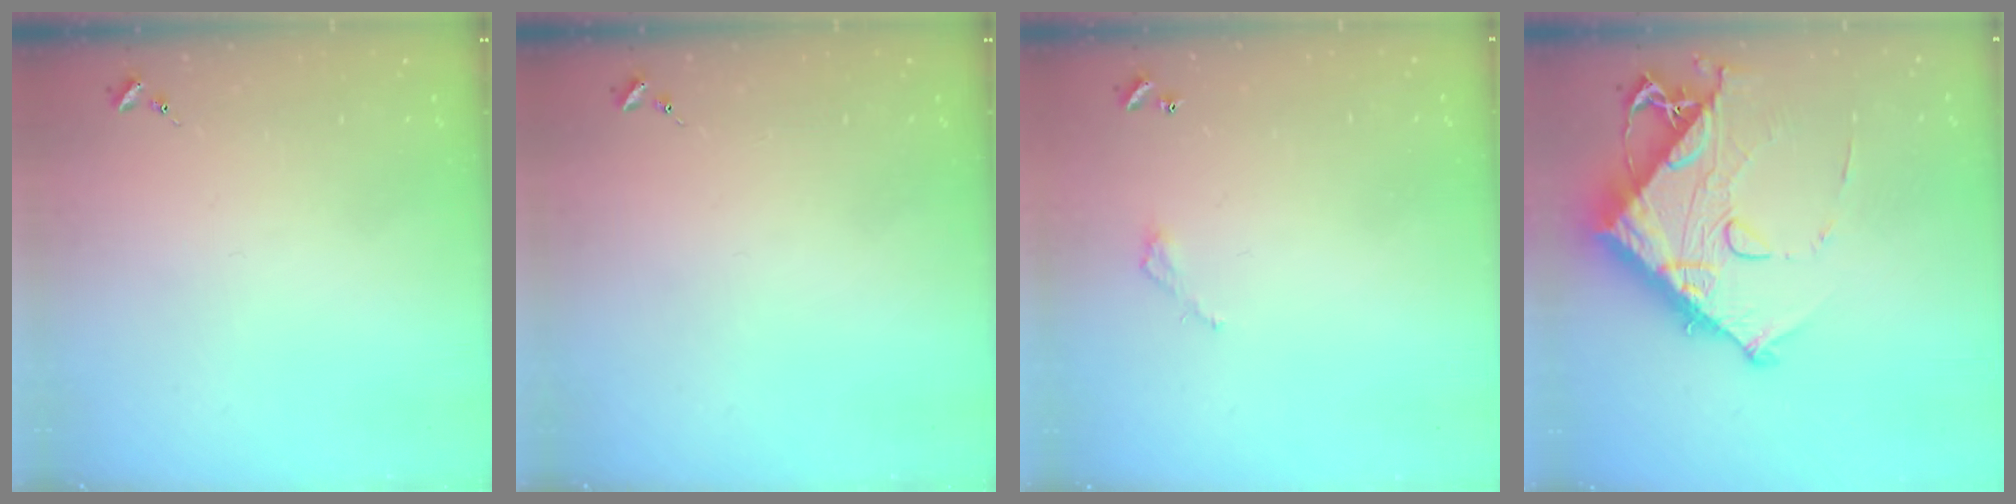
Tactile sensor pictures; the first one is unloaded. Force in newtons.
{"total": 0.0}
{"total": 3.2, "press": 3.1, "slide": 0.2}
{"total": 14.7, "press": 14.6, "slide": 1.5}